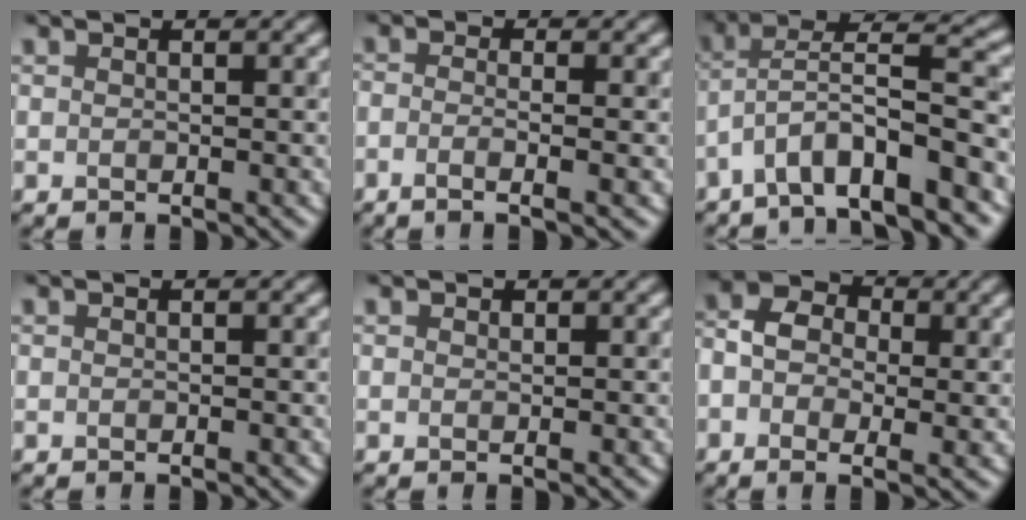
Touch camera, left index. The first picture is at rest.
{"total": 2.4, "force": [-1.1, 0.7, 2.0], "torque": [-0.019, 0.001, -0.022]}
{"total": 7.2, "force": [-4.1, 1.5, 5.7], "torque": [-0.090, 0.035, -0.064]}
{"total": 0.7, "force": [0.1, 0.4, 0.6], "torque": [0.006, -0.001, -0.007]}
{"total": 0.5, "force": [0.0, -0.4, -0.4], "torque": [0.002, 0.008, 0.011]}
{"total": 4.6, "force": [-0.2, 3.3, 3.3], "torque": [-0.066, 0.014, 0.002]}